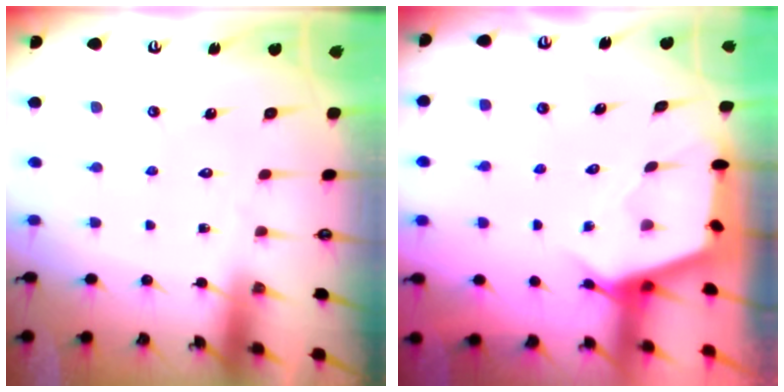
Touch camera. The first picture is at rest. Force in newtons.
{"total": 2.7, "press": 2.7, "slide": 0.3}